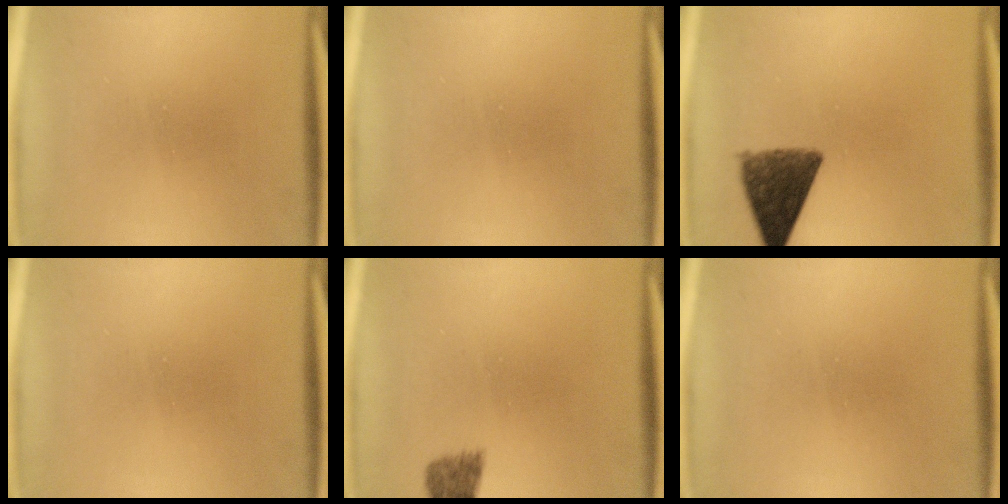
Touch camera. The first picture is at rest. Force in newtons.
{"total": 0.0}
{"total": 9.7}
{"total": 0.0}
{"total": 1.9}
{"total": 1.6}